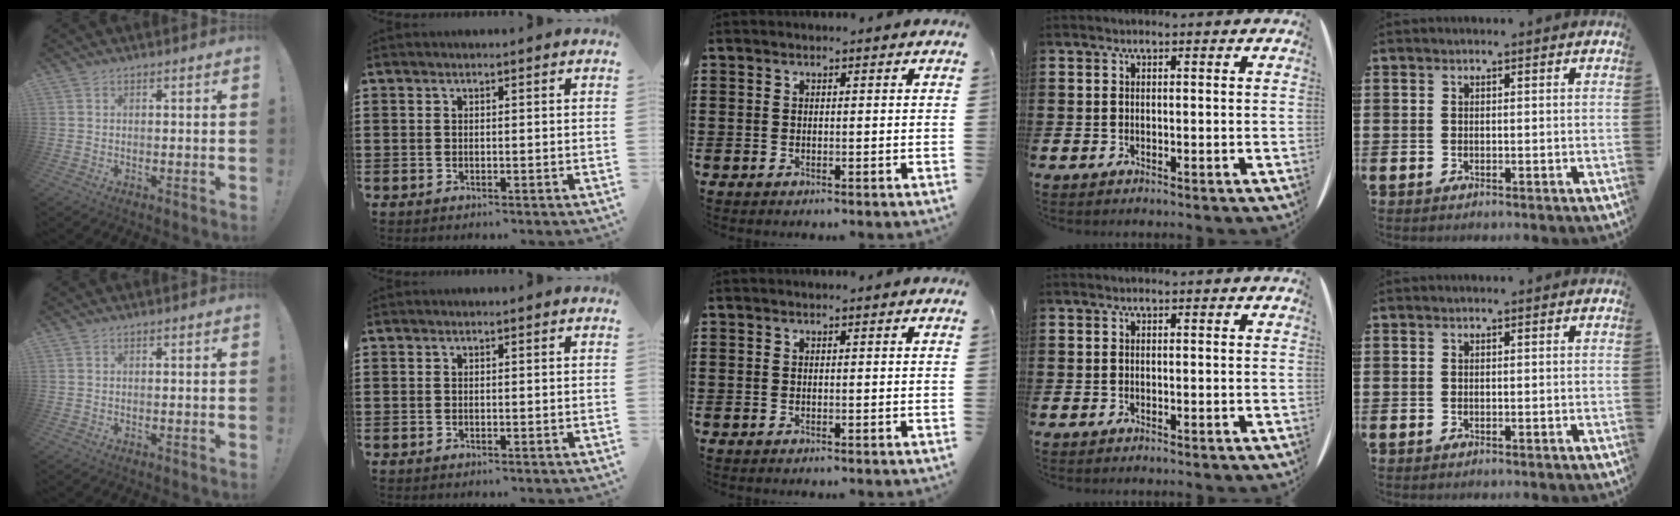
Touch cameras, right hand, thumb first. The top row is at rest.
{}